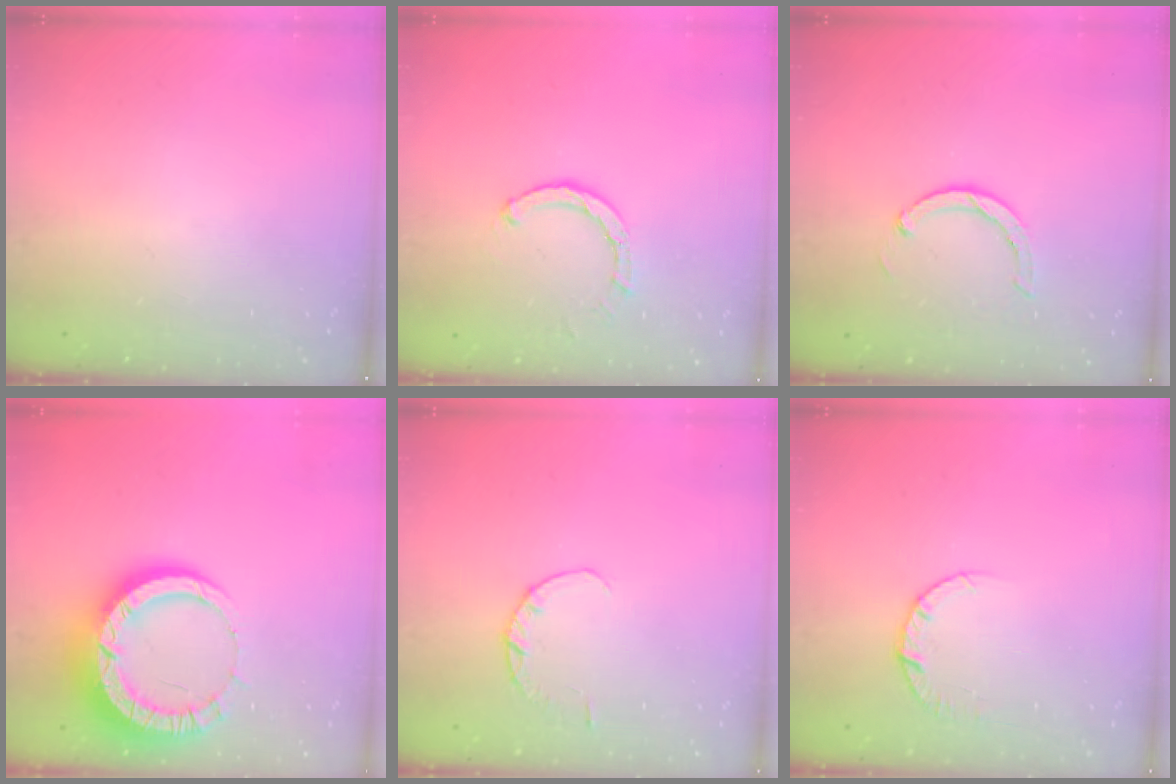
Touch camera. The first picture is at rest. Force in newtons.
{"total": 2.6, "press": 2.6, "slide": 0.1}
{"total": 3.0, "press": 3.0, "slide": 0.1}
{"total": 13.2, "press": 13.1, "slide": 1.3}
{"total": 2.9, "press": 2.8, "slide": 0.4}
{"total": 4.5, "press": 4.5, "slide": 0.4}